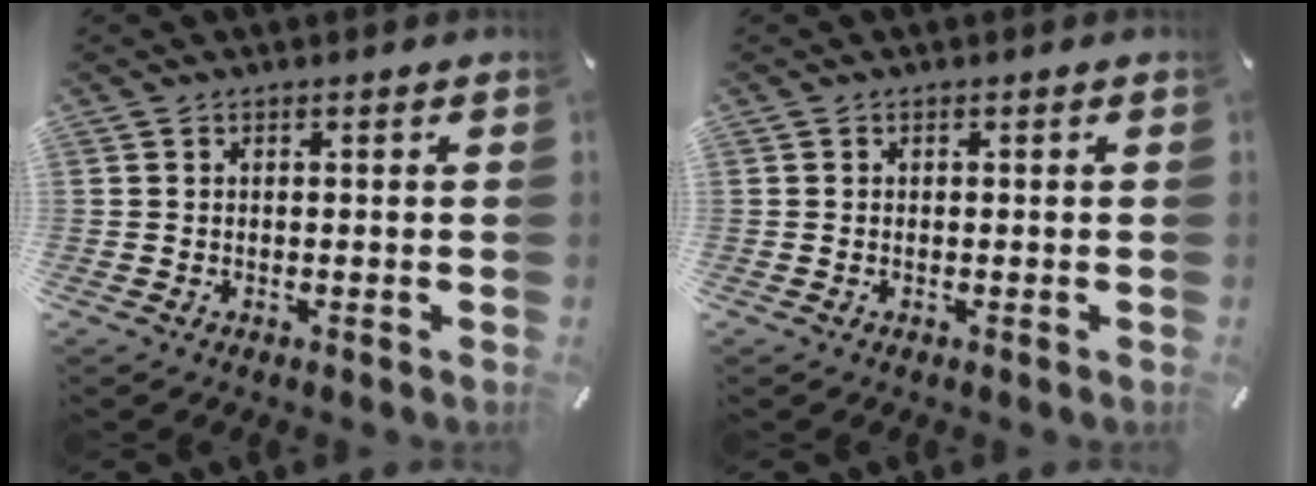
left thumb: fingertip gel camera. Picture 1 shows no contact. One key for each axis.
{"total": 0.0}